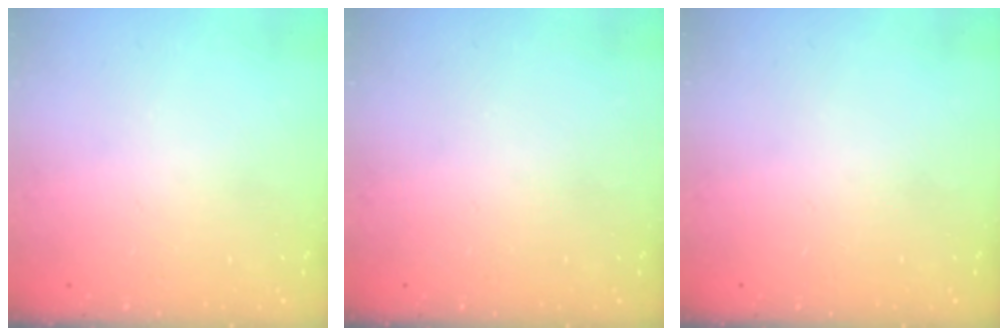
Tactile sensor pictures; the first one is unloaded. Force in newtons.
{"total": 0.0}
{"total": 0.0}